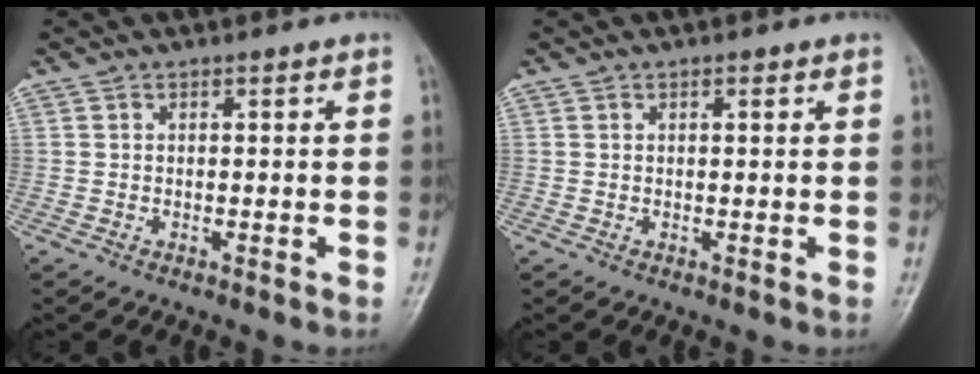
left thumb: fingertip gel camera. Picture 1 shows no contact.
{"total": 1.0, "force": [0.5, 0.4, 0.8], "torque": [-0.011, 0.000, 0.007]}